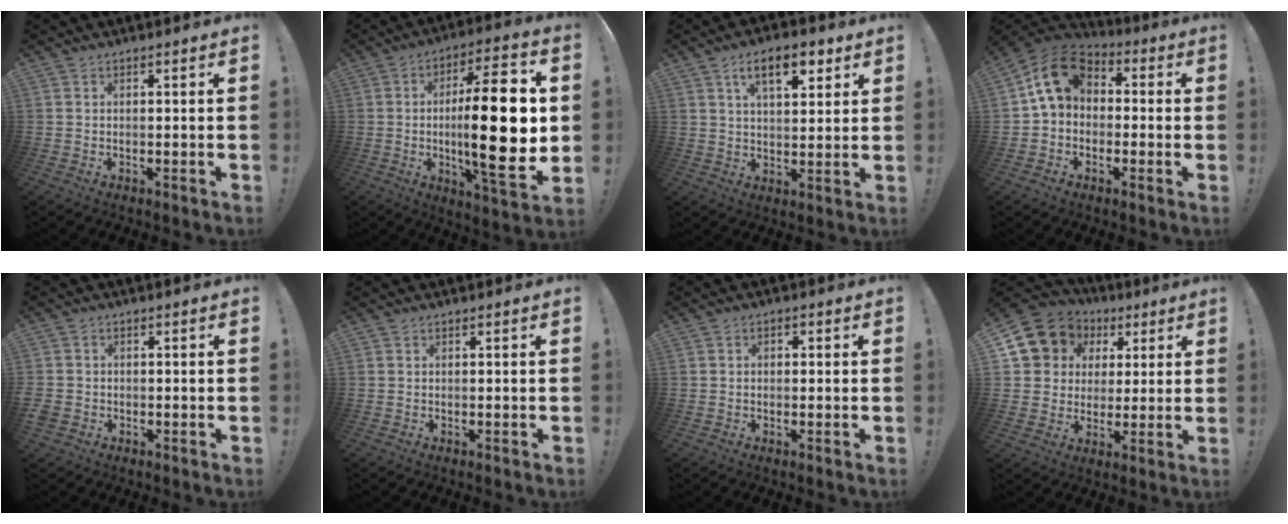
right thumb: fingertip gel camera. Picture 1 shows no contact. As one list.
[{"total": 24.9, "force": [-0.2, 6.6, 24.0], "torque": [-0.396, -0.005, -0.003]}, {"total": 10.9, "force": [5.5, 4.8, 8.1], "torque": [-0.117, -0.009, 0.094]}, {"total": 12.7, "force": [2.7, 9.9, 7.5], "torque": [-0.125, 0.017, 0.057]}, {"total": 2.8, "force": [-1.1, 2.3, 1.1], "torque": [-0.023, 0.004, -0.020]}, {"total": 0.0}, {"total": 1.5, "force": [-0.7, 1.1, 0.9], "torque": [-0.014, 0.007, -0.015]}, {"total": 11.3, "force": [4.9, 9.7, 3.1], "torque": [-0.055, -0.026, 0.107]}]